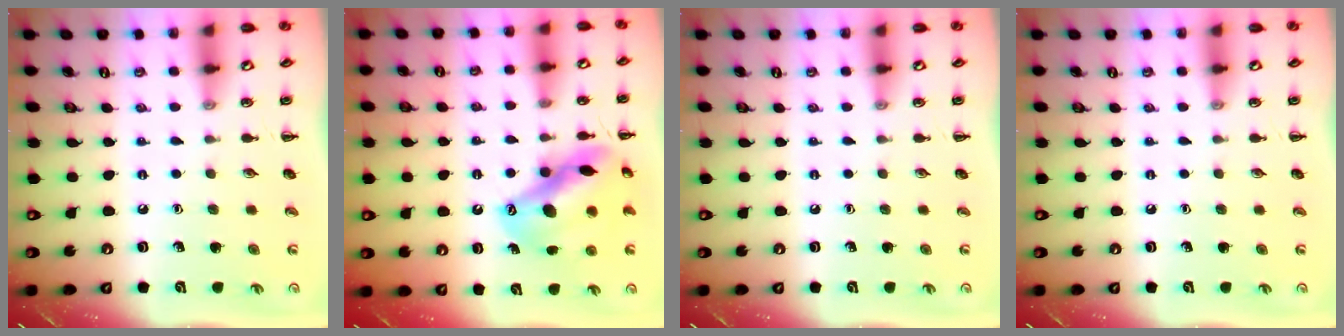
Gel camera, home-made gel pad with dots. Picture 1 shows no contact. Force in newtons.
{"total": 15.6, "press": 15.0, "slide": 4.1}
{"total": 0.0}
{"total": 0.0}